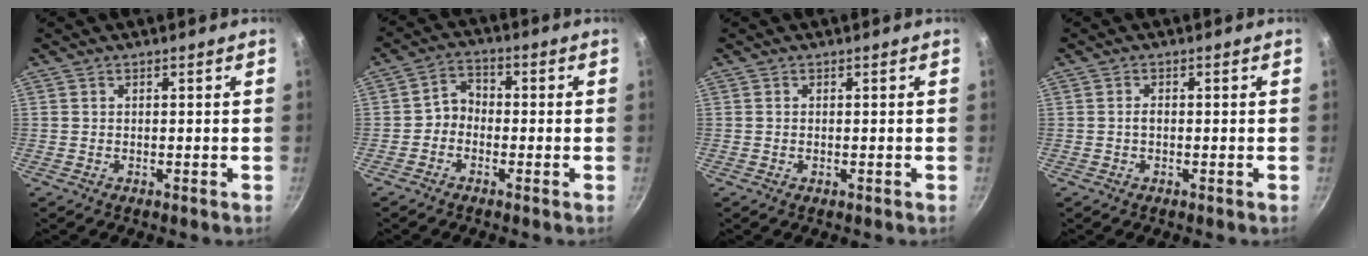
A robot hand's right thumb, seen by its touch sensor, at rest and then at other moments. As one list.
[{"total": 4.5, "force": [-1.3, 3.7, 2.3], "torque": [-0.018, 0.025, -0.038]}, {"total": 0.0}, {"total": 1.0, "force": [-0.2, 0.6, 0.8], "torque": [-0.012, 0.002, -0.005]}]